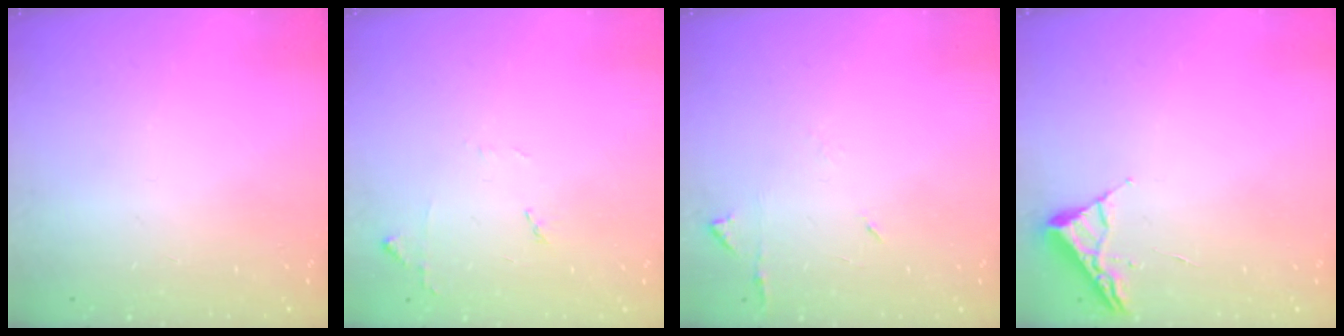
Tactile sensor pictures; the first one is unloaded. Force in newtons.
{"total": 6.8, "press": 6.8, "slide": 0.9}
{"total": 5.8, "press": 5.8, "slide": 0.7}
{"total": 2.6, "press": 2.6, "slide": 0.3}